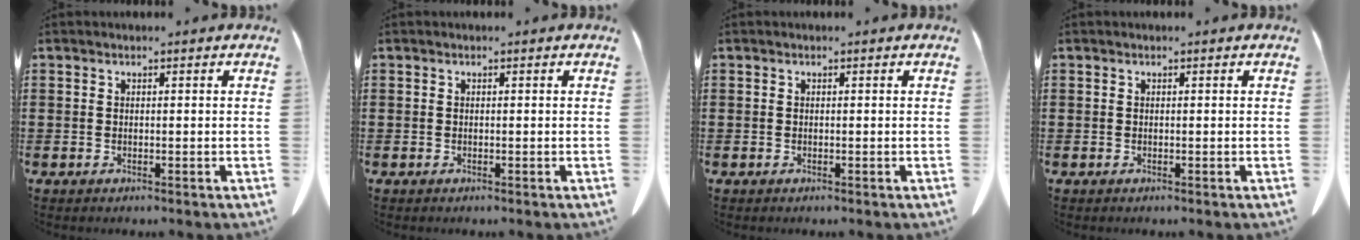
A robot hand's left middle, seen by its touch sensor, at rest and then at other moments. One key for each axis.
{"total": 0.0}
{"total": 0.0}
{"total": 0.0}